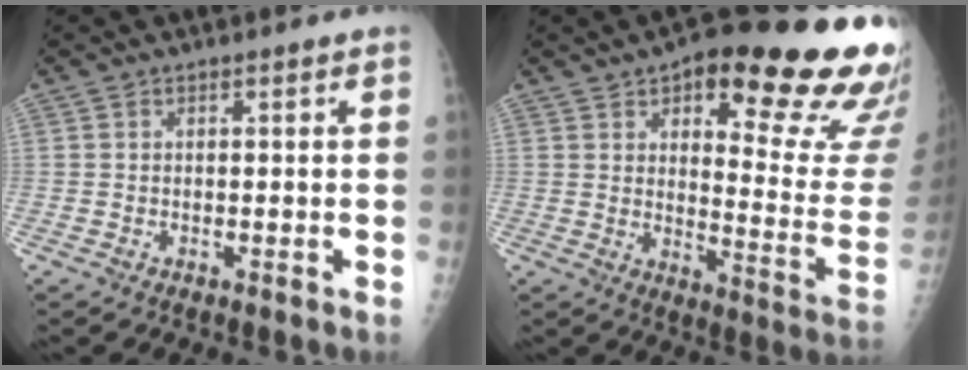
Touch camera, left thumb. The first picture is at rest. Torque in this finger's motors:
{"motor_torque": [0.61, 0.62, 1.46, -1.31, 0.18]}